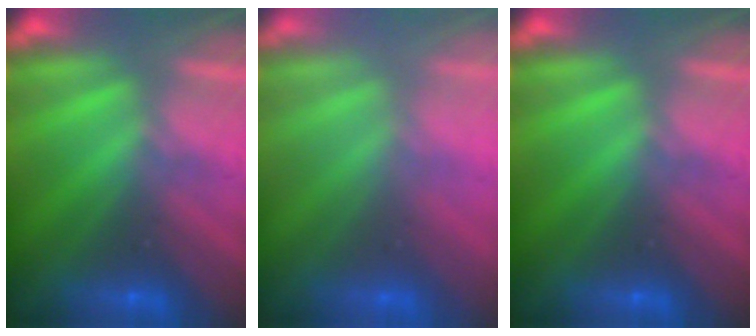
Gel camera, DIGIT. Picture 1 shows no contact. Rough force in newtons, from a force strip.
{"total": 2.9}
{"total": 0.0}